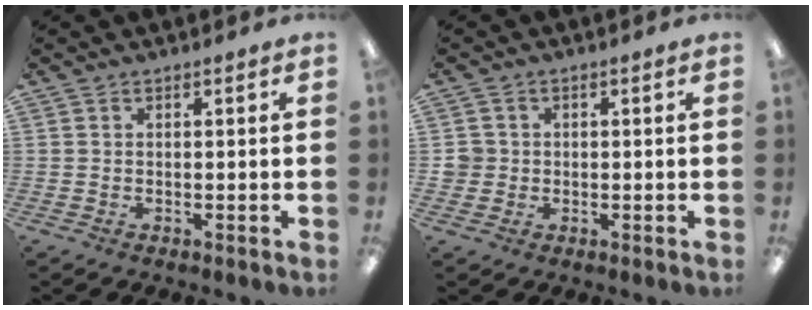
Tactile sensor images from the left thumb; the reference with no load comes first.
{"total": 3.1, "force": [0.1, 3.0, 0.3], "torque": [-0.003, 0.002, -0.002]}